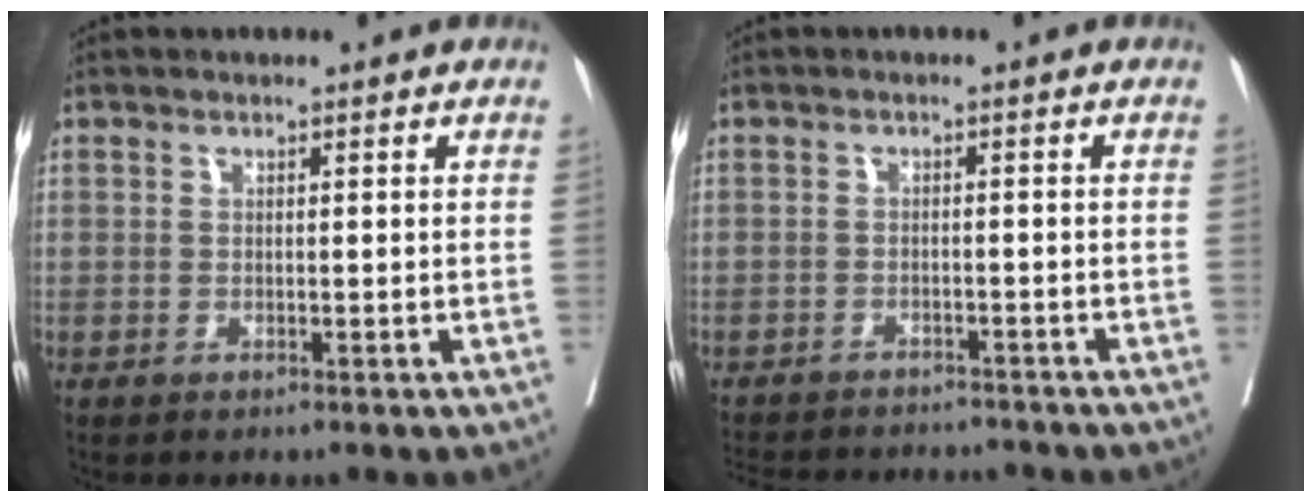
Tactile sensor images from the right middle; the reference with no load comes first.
{"total": 12.2, "force": [-11.4, 2.9, 3.4], "torque": [-0.070, 0.002, -0.149]}